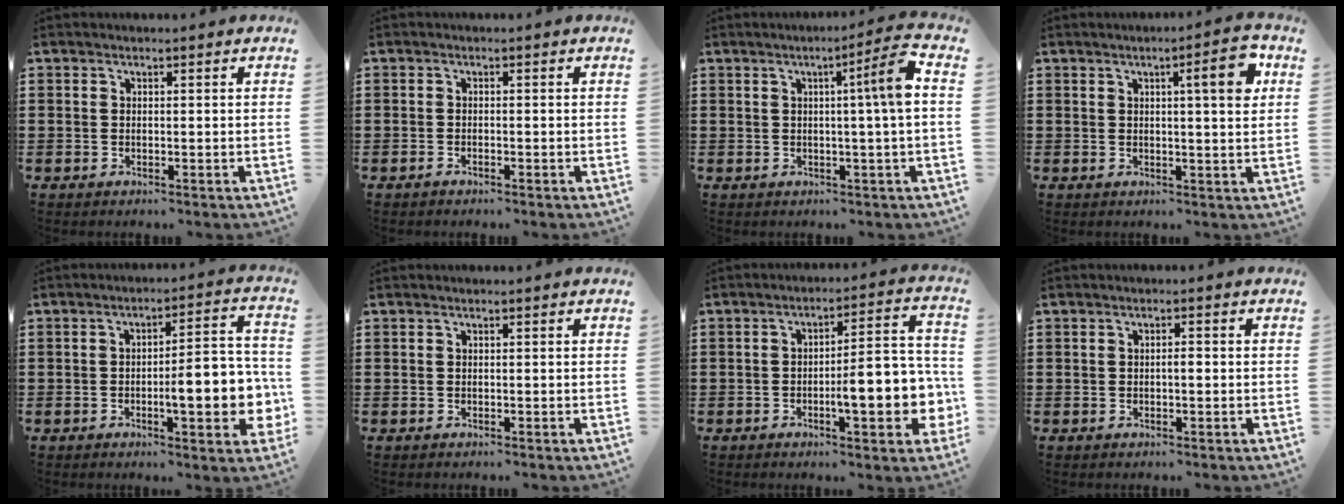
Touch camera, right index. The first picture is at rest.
{"total": 0.8, "force": [-0.7, 0.1, 0.3], "torque": [-0.008, -0.004, -0.013]}
{"total": 6.5, "force": [0.9, -0.4, 6.4], "torque": [-0.095, -0.012, 0.002]}
{"total": 6.2, "force": [2.2, 0.8, 5.8], "torque": [-0.082, -0.006, 0.026]}
{"total": 9.9, "force": [-2.2, 2.9, 9.2], "torque": [-0.119, -0.010, -0.041]}
{"total": 0.0}
{"total": 10.5, "force": [-2.6, 3.0, 9.8], "torque": [-0.127, -0.014, -0.046]}
{"total": 1.0, "force": [-0.3, 0.3, 1.0], "torque": [-0.019, -0.002, -0.004]}